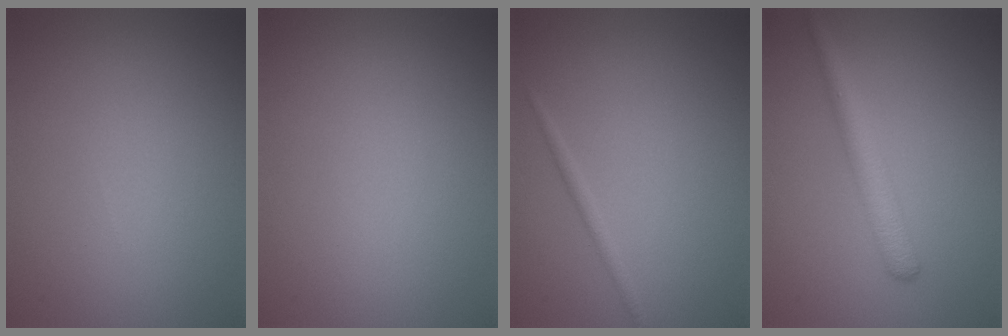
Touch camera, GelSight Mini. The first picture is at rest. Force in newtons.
{"total": 0.0}
{"total": 0.9, "press": 0.9, "slide": 0.1}
{"total": 2.8, "press": 2.8, "slide": 0.0}